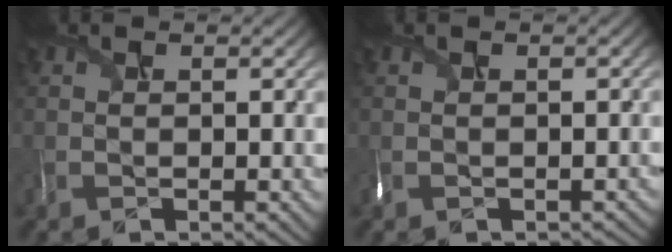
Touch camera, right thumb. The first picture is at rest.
{"total": 1.3, "force": [-0.2, -0.4, -1.2], "torque": [0.015, 0.000, -0.008]}